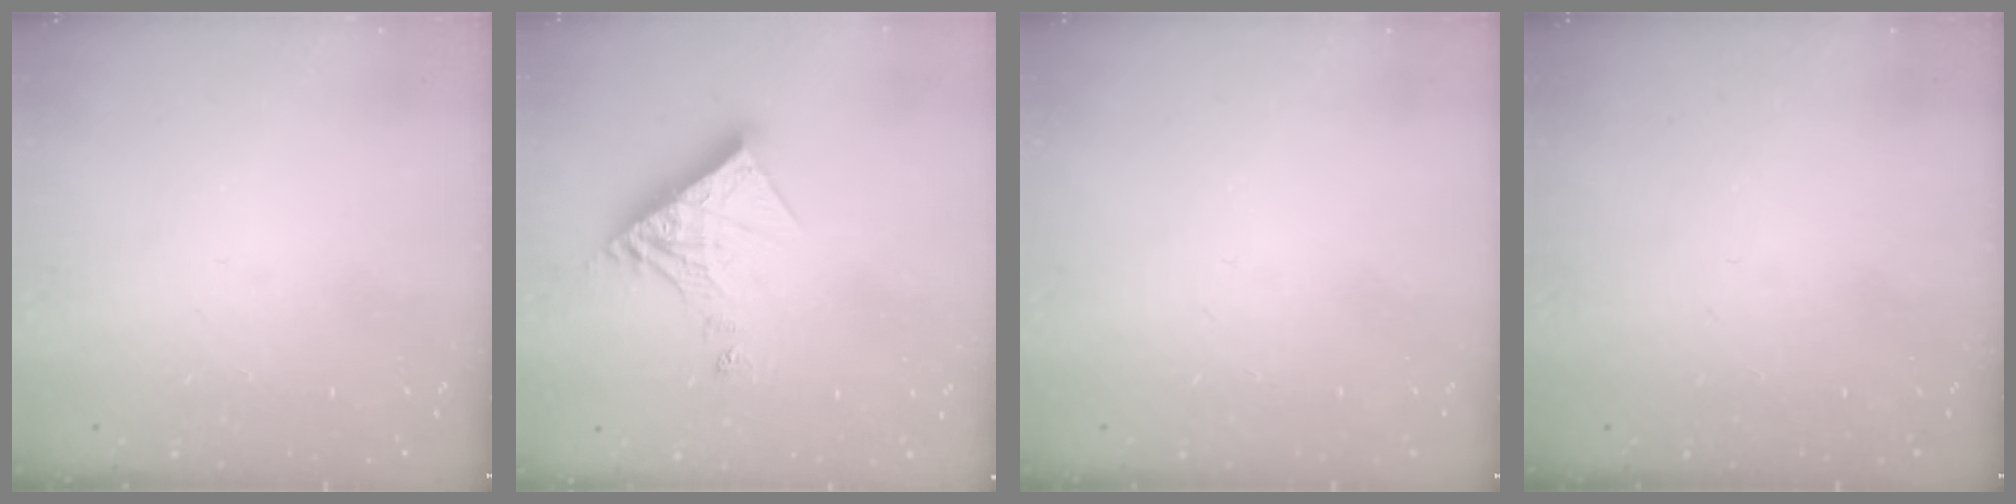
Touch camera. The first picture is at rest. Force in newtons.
{"total": 12.7, "press": 12.6, "slide": 1.2}
{"total": 0.0}
{"total": 0.0}